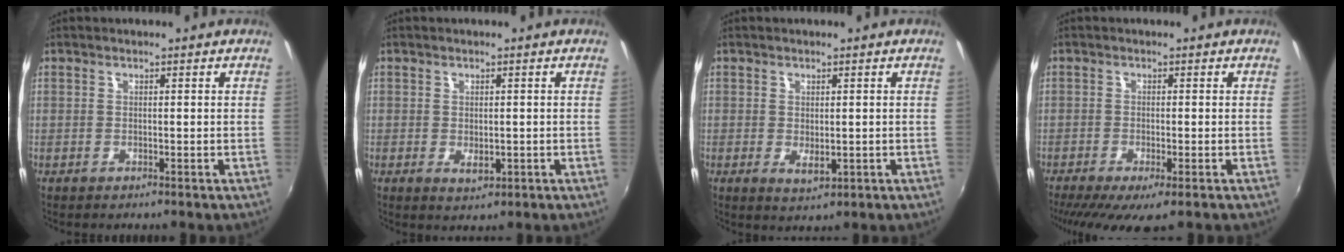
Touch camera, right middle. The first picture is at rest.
{"total": 2.4, "force": [-0.5, 1.5, 1.9], "torque": [-0.030, -0.004, -0.004]}
{"total": 2.7, "force": [-0.3, 1.5, 2.3], "torque": [-0.037, -0.006, 0.000]}
{"total": 8.9, "force": [-5.9, 1.9, 6.4], "torque": [-0.133, -0.037, -0.092]}